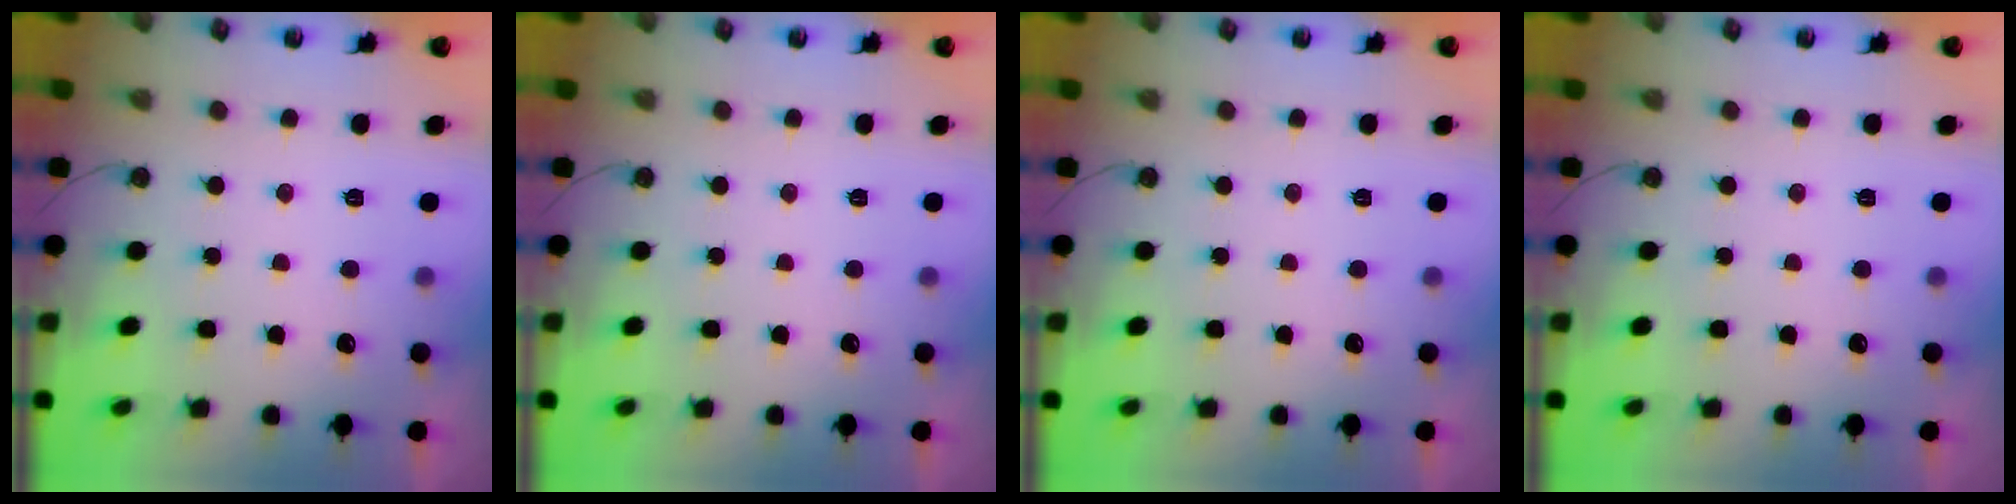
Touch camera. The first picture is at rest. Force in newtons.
{"total": 0.0}
{"total": 0.0}
{"total": 0.0}